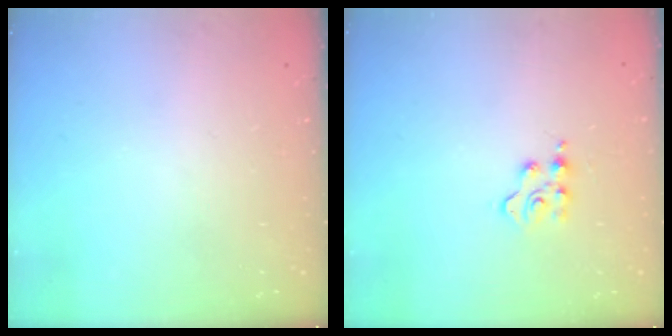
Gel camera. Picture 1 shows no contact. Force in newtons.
{"total": 3.7, "press": 3.6, "slide": 0.6}